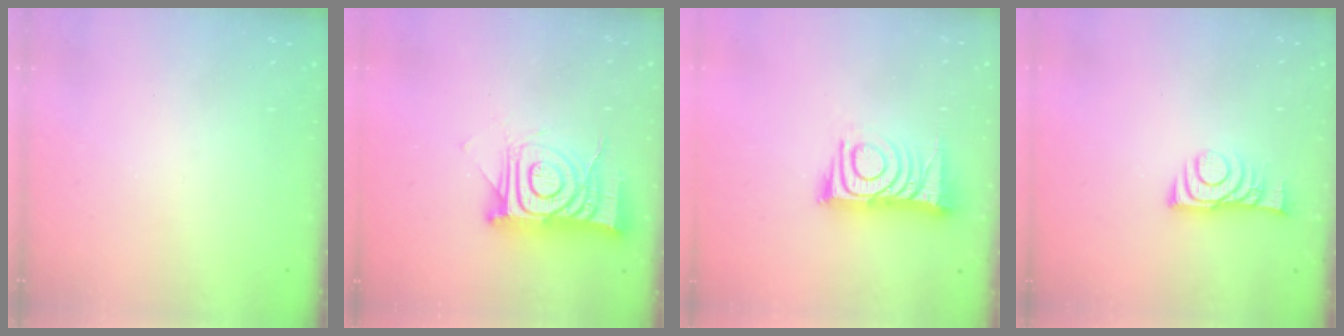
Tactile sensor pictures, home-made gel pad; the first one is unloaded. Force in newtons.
{"total": 17.2, "press": 17.1, "slide": 1.4}
{"total": 13.1, "press": 13.0, "slide": 0.9}
{"total": 7.7, "press": 7.6, "slide": 0.9}